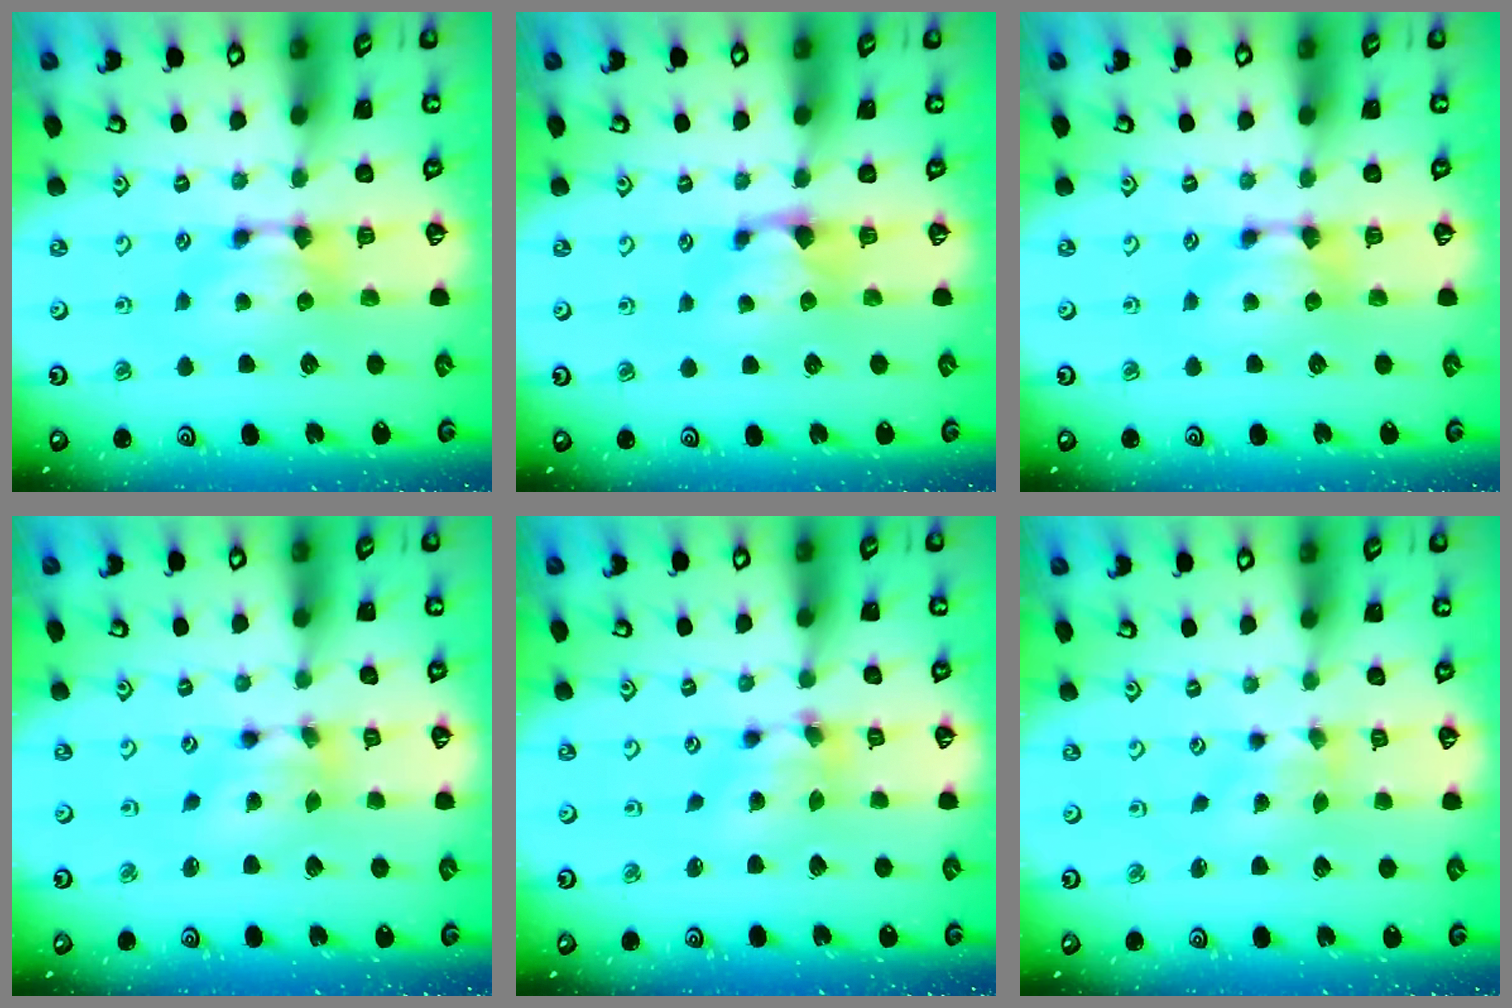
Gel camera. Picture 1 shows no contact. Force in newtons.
{"total": 1.3, "press": 0.7, "slide": 1.0}
{"total": 0.0}
{"total": 4.7, "press": 4.2, "slide": 1.9}
{"total": 4.2, "press": 3.8, "slide": 1.8}
{"total": 1.6, "press": 1.0, "slide": 1.3}